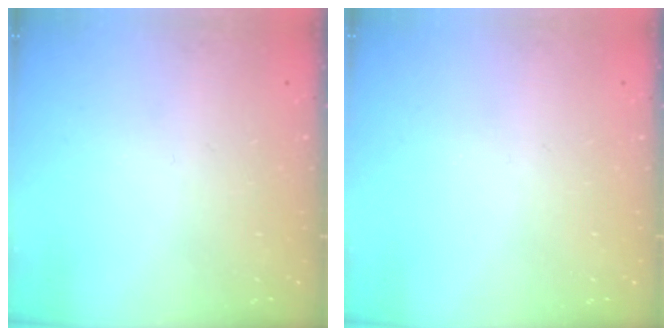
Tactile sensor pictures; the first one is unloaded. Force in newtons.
{"total": 0.0}